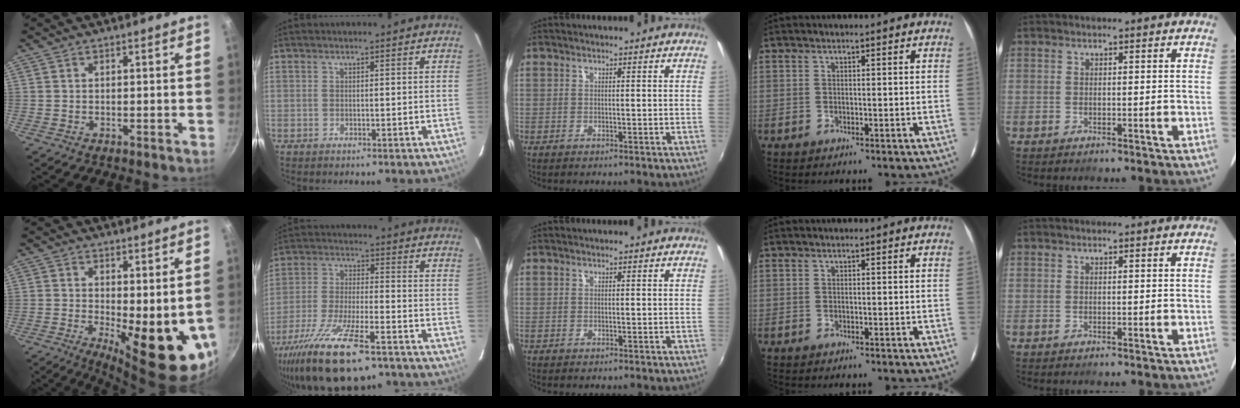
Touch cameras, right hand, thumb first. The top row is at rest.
{"thumb": {"total": 12.6, "force": [-0.2, 4.5, 11.8], "torque": [-0.133, -0.024, 0.010]}, "index": {"total": 19.4, "force": [-13.1, 5.7, 13.1], "torque": [-0.267, -0.056, -0.231]}}